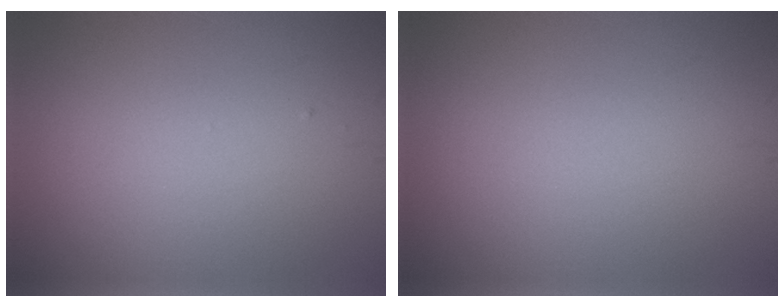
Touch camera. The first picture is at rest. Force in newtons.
{"total": 0.0}